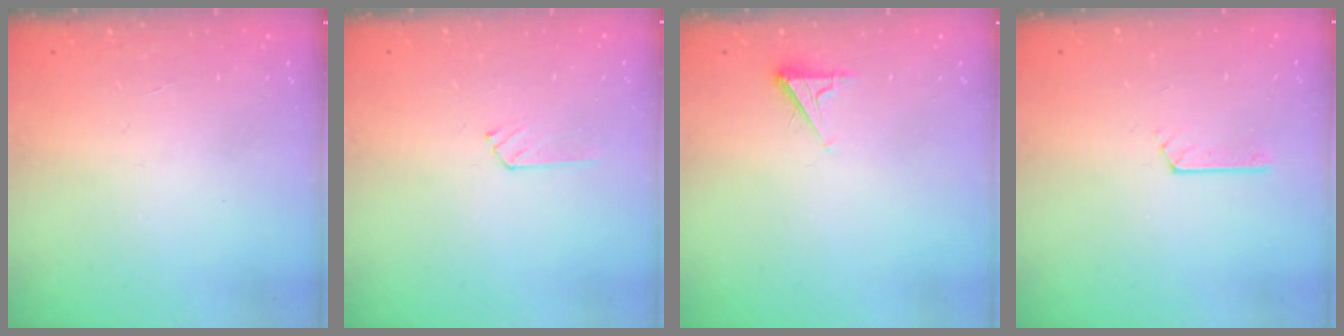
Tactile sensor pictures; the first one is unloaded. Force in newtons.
{"total": 5.1, "press": 5.1, "slide": 0.4}
{"total": 2.5, "press": 2.5, "slide": 0.5}
{"total": 2.2, "press": 2.2, "slide": 0.3}